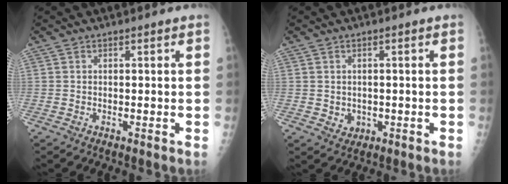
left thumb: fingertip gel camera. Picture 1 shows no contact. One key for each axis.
{"total": 1.5, "fx": -0.2, "fy": 1.4, "fz": 0.5, "tx": -0.005, "ty": 0.002, "tz": 0.003}